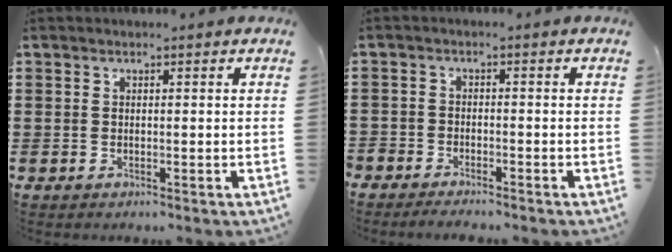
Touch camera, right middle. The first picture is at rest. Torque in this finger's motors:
{"motor_torque": [0.35, -0.19, 0.62, 0.09]}